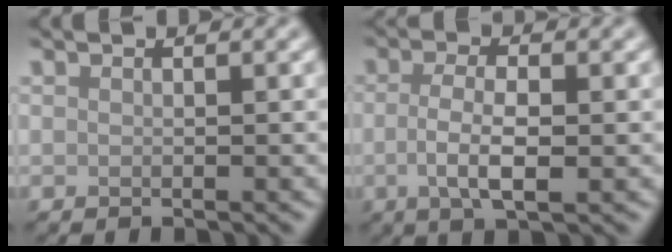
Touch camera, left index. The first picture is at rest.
{"total": 4.0, "force": [-0.5, 1.3, 3.7], "torque": [-0.078, -0.003, -0.011]}